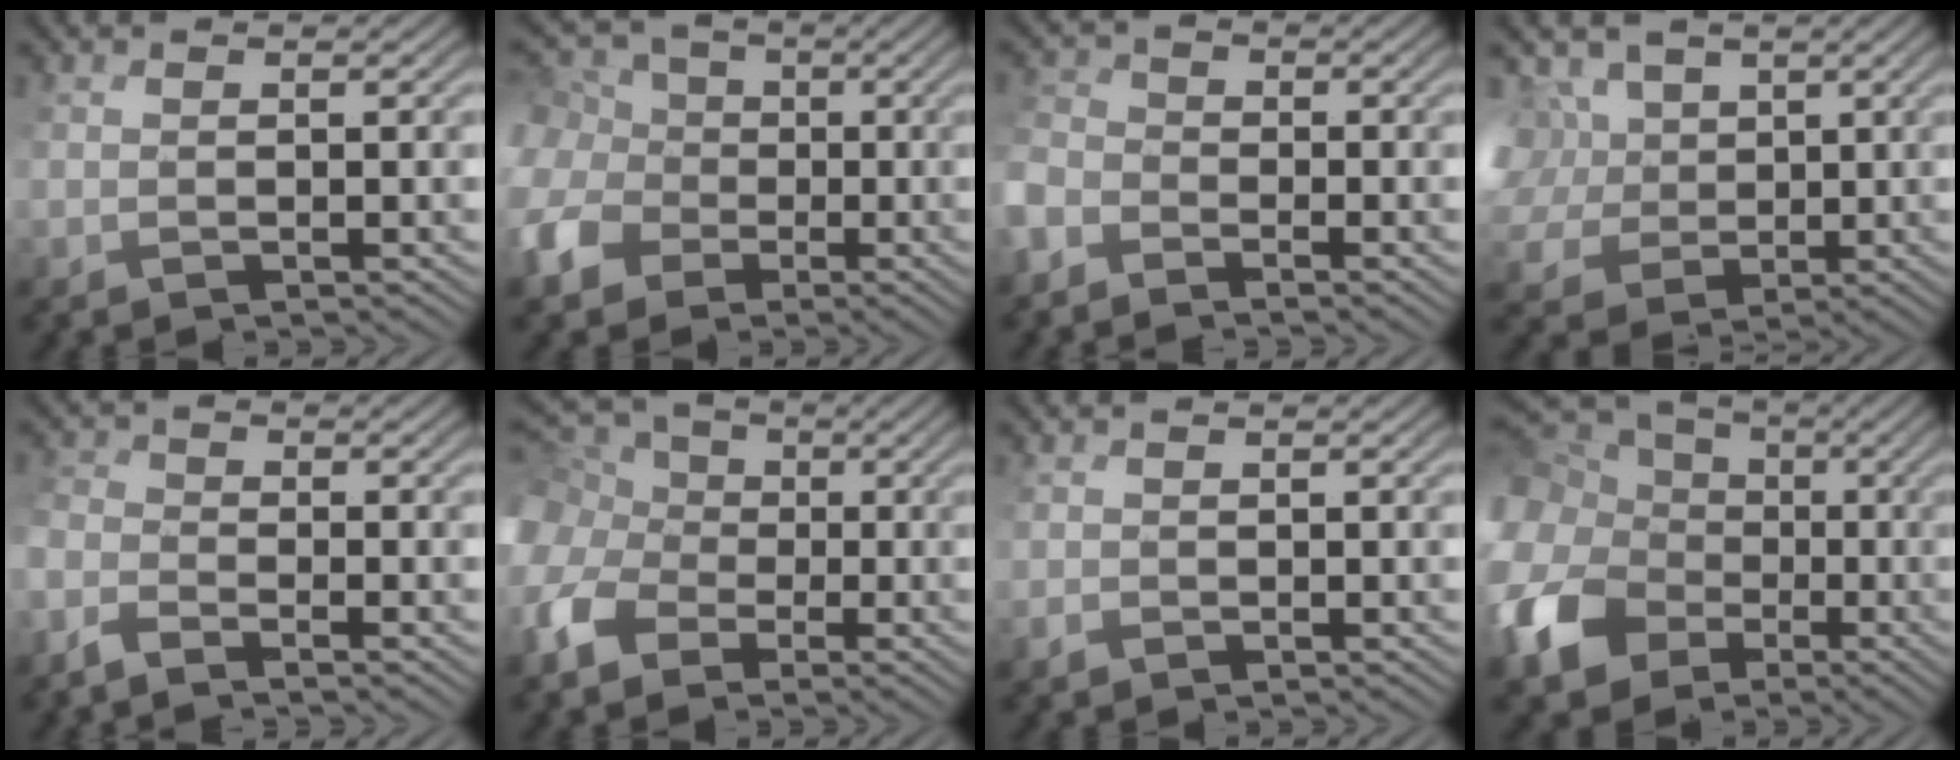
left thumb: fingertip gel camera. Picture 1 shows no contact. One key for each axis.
{"total": 9.6, "fx": -0.2, "fy": 8.5, "fz": 4.5, "tx": -0.161, "ty": 0.005, "tz": -0.006}
{"total": 4.8, "fx": -3.3, "fy": 2.7, "fz": 2.2, "tx": -0.070, "ty": -0.009, "tz": -0.060}
{"total": 11.3, "fx": 4.7, "fy": 8.7, "fz": 5.5, "tx": -0.159, "ty": 0.036, "tz": 0.073}
{"total": 3.9, "fx": -2.8, "fy": 1.3, "fz": 2.4, "tx": -0.071, "ty": -0.007, "tz": -0.061}
{"total": 11.9, "fx": -1.6, "fy": 9.8, "fz": 6.7, "tx": -0.218, "ty": -0.020, "tz": -0.031}
{"total": 0.6, "fx": 0.2, "fy": 0.6, "fz": -0.2, "tx": 0.003, "ty": 0.006, "tz": -0.004}
{"total": 16.5, "fx": -0.9, "fy": 13.9, "fz": 8.9, "tx": -0.264, "ty": -0.031, "tz": -0.013}